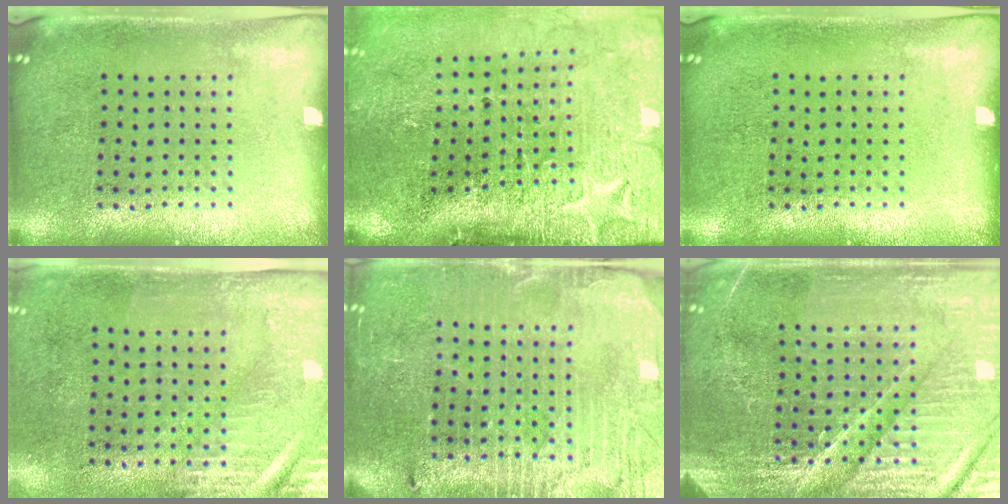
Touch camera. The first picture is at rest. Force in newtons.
{"total": 4.9, "press": 3.9, "slide": 3.0}
{"total": 0.0}
{"total": 3.0, "press": 2.5, "slide": 1.6}
{"total": 3.8, "press": 3.6, "slide": 1.3}
{"total": 5.5, "press": 5.1, "slide": 2.1}